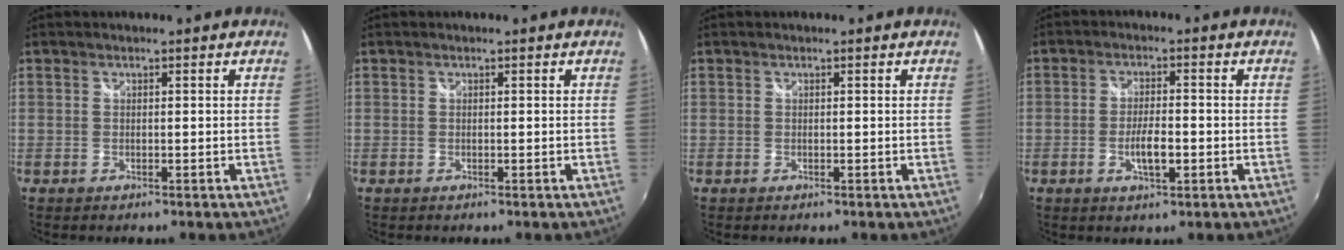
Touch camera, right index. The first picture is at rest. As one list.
[{"total": 0.0}, {"total": 0.0}, {"total": 5.0, "force": [-1.6, 1.5, 4.5], "torque": [-0.090, -0.003, -0.027]}]